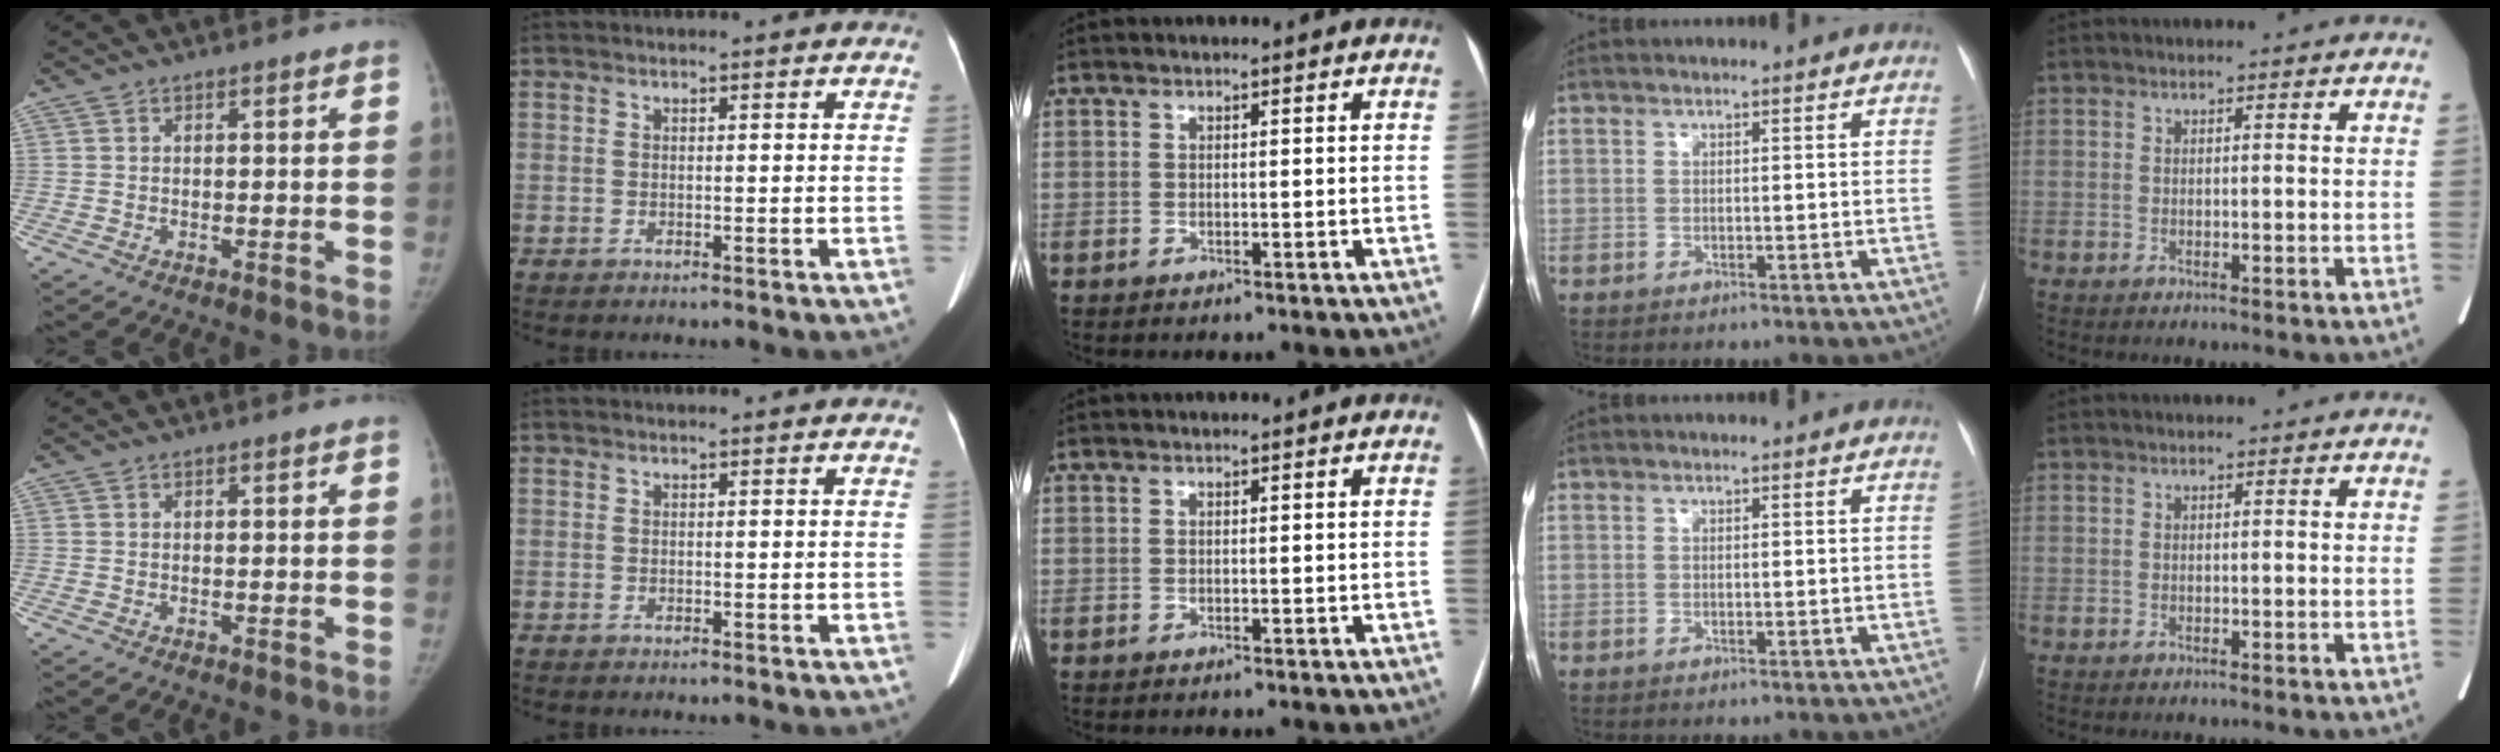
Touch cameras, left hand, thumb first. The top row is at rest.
{}